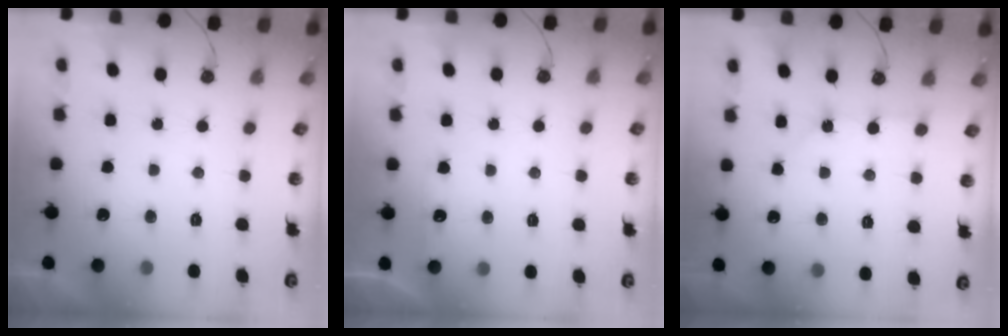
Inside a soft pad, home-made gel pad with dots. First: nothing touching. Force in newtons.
{"total": 4.3, "press": 4.2, "slide": 0.5}
{"total": 1.7, "press": 1.6, "slide": 0.3}